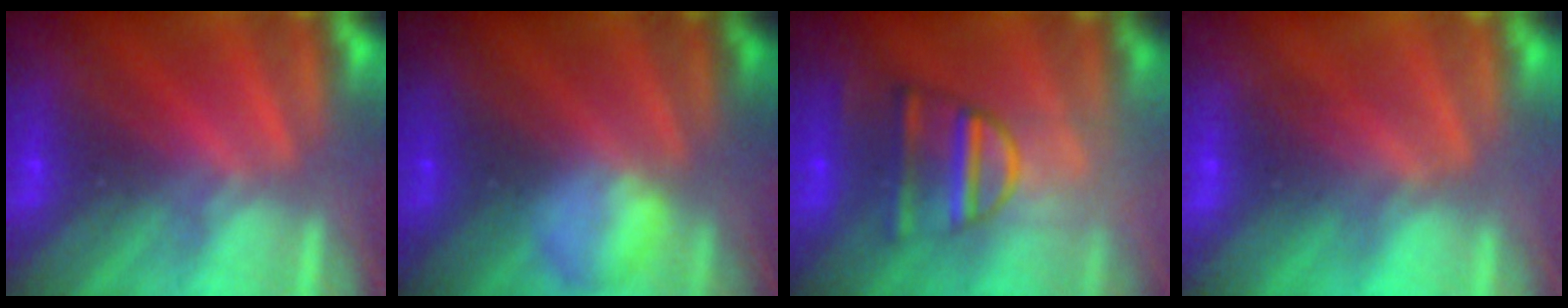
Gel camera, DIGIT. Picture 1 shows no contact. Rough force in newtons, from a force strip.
{"total": 2.2}
{"total": 5.9}
{"total": 2.5}